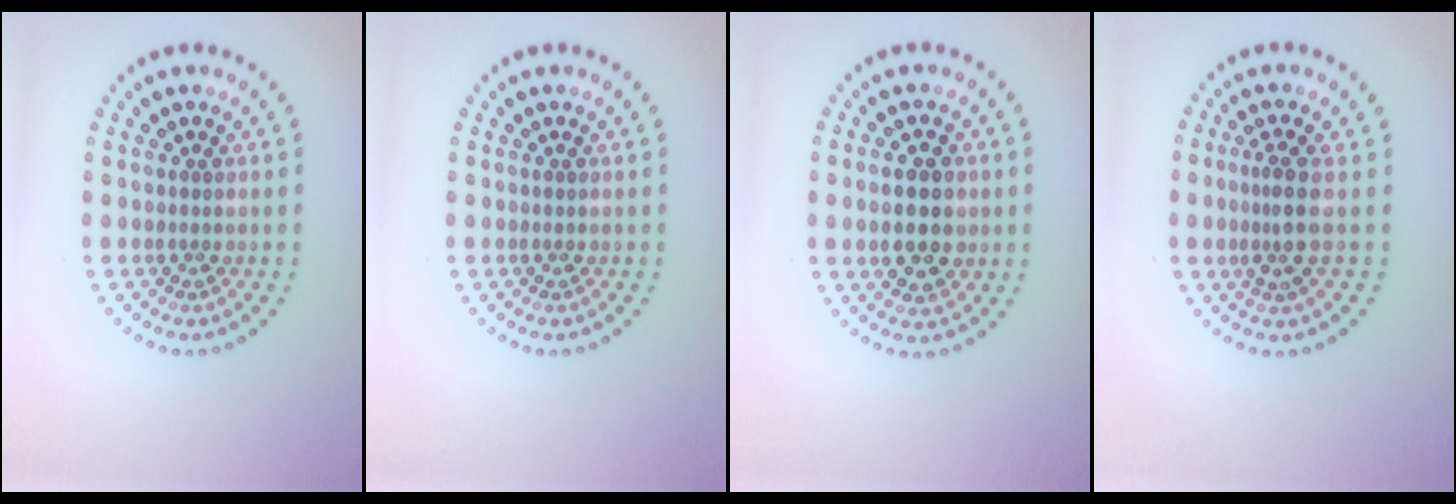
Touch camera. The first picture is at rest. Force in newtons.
{"total": 0.0}
{"total": 4.7, "press": 4.7, "slide": 0.3}
{"total": 2.6, "press": 1.9, "slide": 1.7}